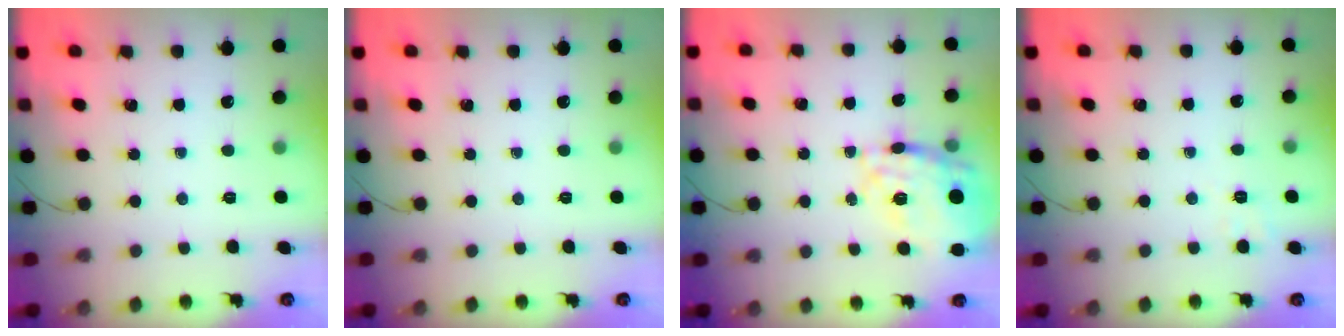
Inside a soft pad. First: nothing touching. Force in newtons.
{"total": 0.0}
{"total": 25.3, "press": 25.1, "slide": 3.0}
{"total": 2.9, "press": 2.3, "slide": 1.9}